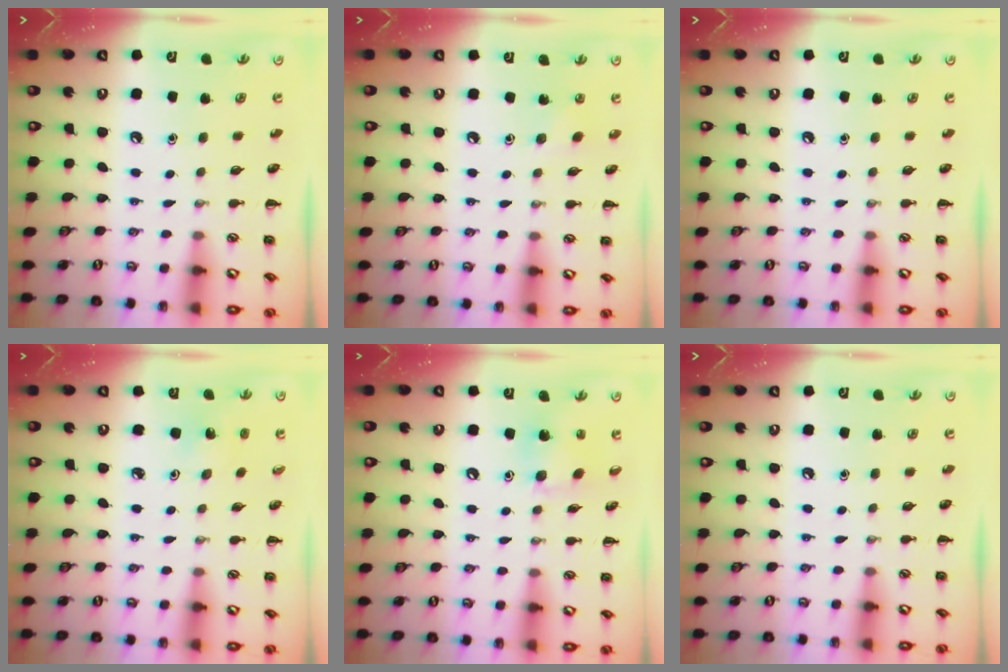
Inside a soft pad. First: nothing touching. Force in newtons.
{"total": 1.9, "press": 1.8, "slide": 0.7}
{"total": 0.0}
{"total": 2.7, "press": 2.6, "slide": 0.9}
{"total": 6.1, "press": 6.0, "slide": 1.3}
{"total": 0.0}